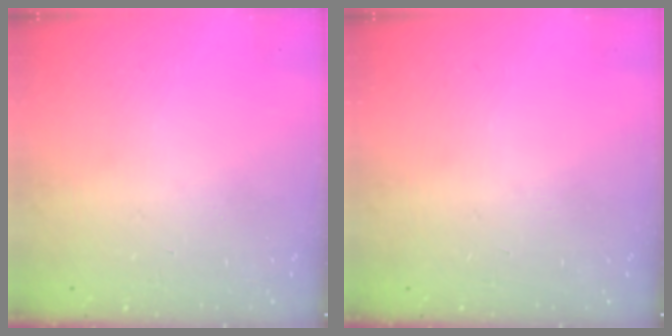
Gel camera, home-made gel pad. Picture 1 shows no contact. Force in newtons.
{"total": 0.0}